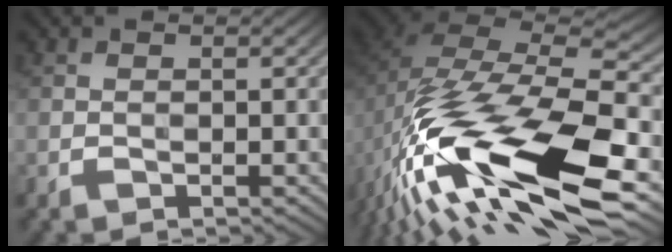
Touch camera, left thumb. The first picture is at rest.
{"total": 18.6, "force": [-7.6, 8.8, 14.5], "torque": [-0.298, -0.018, -0.126]}